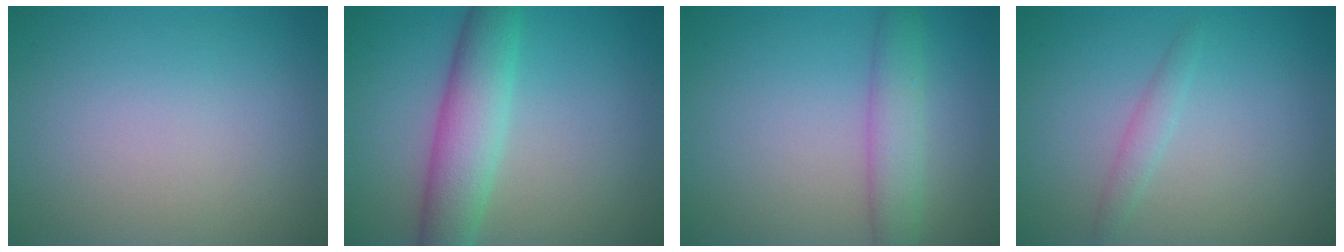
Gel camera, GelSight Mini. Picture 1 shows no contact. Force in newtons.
{"total": 5.5, "press": 5.5, "slide": 0.4}
{"total": 3.4, "press": 3.4, "slide": 0.1}
{"total": 1.2, "press": 1.2, "slide": 0.1}